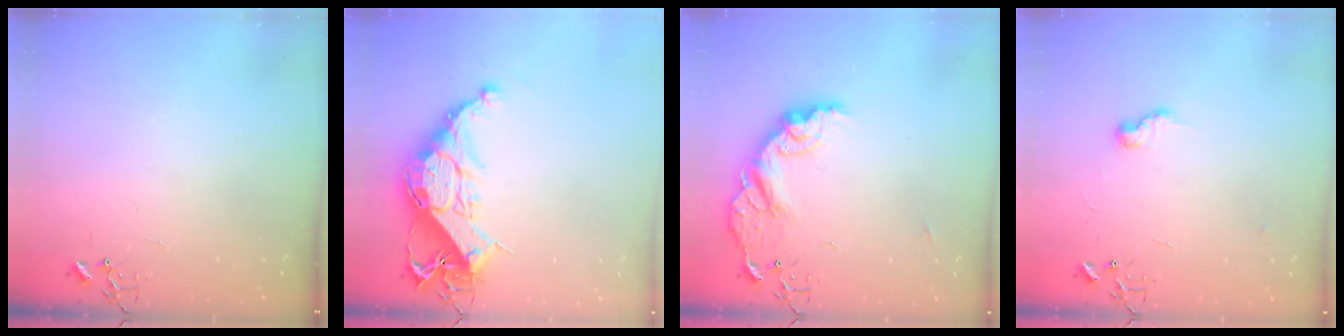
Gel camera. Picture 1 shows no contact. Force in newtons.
{"total": 19.1, "press": 19.0, "slide": 1.5}
{"total": 14.5, "press": 14.5, "slide": 0.6}
{"total": 7.3, "press": 7.3, "slide": 0.0}